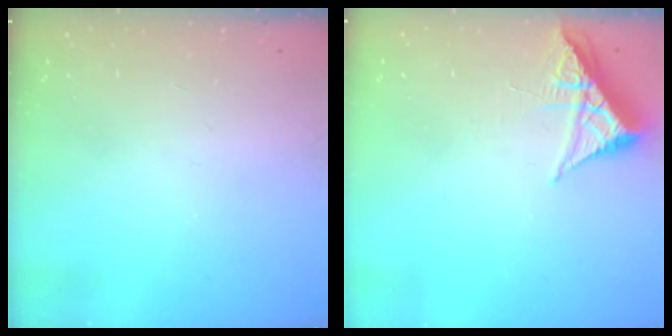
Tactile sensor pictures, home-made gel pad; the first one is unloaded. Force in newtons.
{"total": 6.5, "press": 6.5, "slide": 0.7}